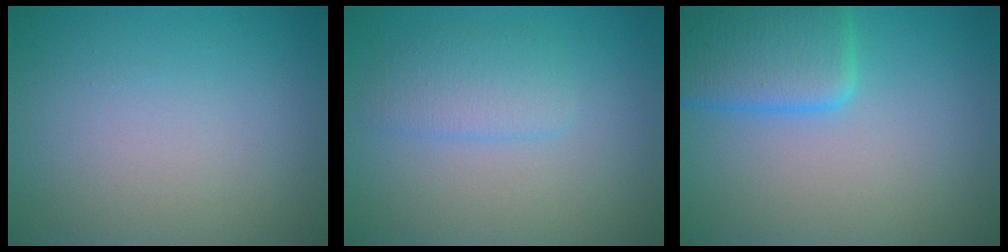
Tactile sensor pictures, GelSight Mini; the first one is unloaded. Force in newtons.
{"total": 2.4, "press": 2.4, "slide": 0.1}
{"total": 5.7, "press": 5.7, "slide": 0.5}